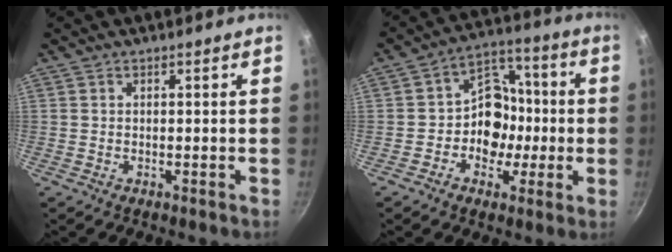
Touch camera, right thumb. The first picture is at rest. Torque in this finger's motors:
{"motor_torque": [0.50, 1.08, 0.78, -0.57, 0.00]}